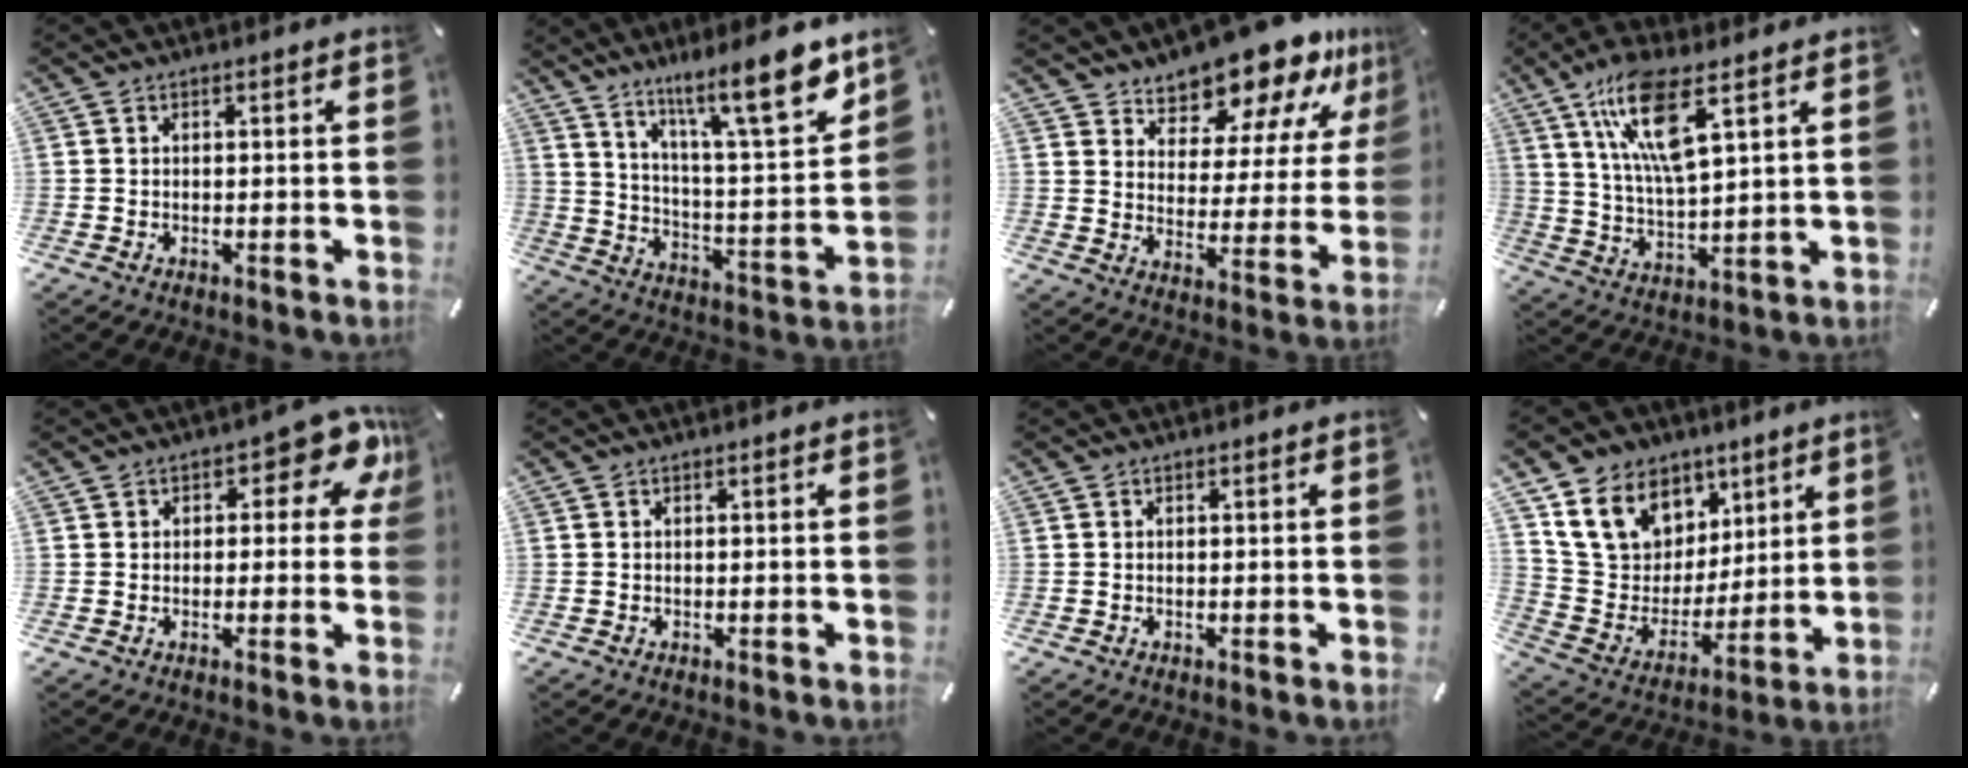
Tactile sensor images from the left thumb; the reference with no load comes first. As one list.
[{"total": 16.4, "force": [12.6, 2.8, 10.1], "torque": [-0.166, -0.086, 0.203]}, {"total": 15.0, "force": [13.3, 5.5, 4.0], "torque": [-0.064, -0.119, 0.227]}, {"total": 14.1, "force": [7.8, 4.1, 11.0], "torque": [-0.230, -0.020, 0.134]}, {"total": 9.0, "force": [4.5, 4.6, 6.2], "torque": [-0.063, -0.025, 0.071]}, {"total": 0.0}, {"total": 0.0}, {"total": 16.1, "force": [8.4, 12.6, 5.4], "torque": [-0.111, -0.040, 0.169]}]